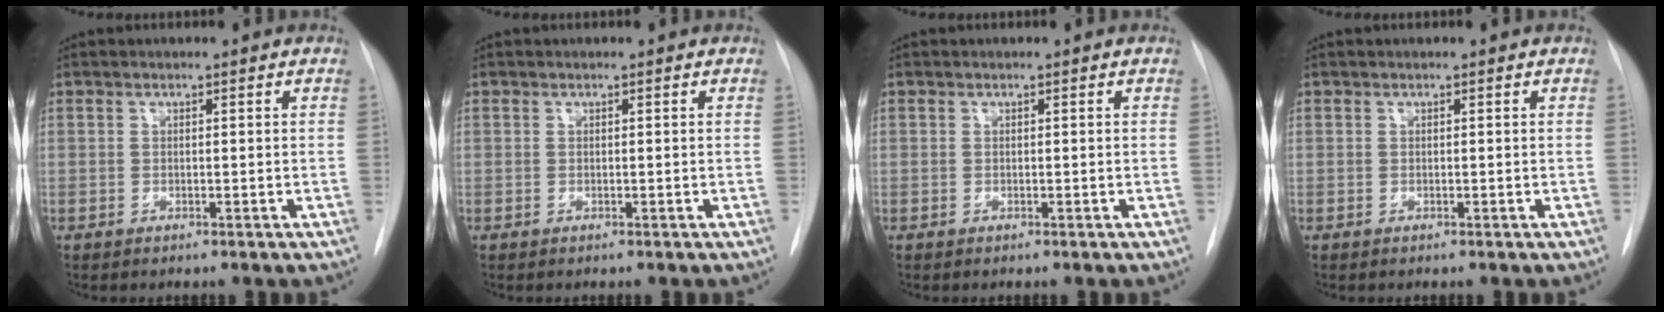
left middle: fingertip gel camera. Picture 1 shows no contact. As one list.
[{"total": 0.0}, {"total": 0.0}, {"total": 0.0}]